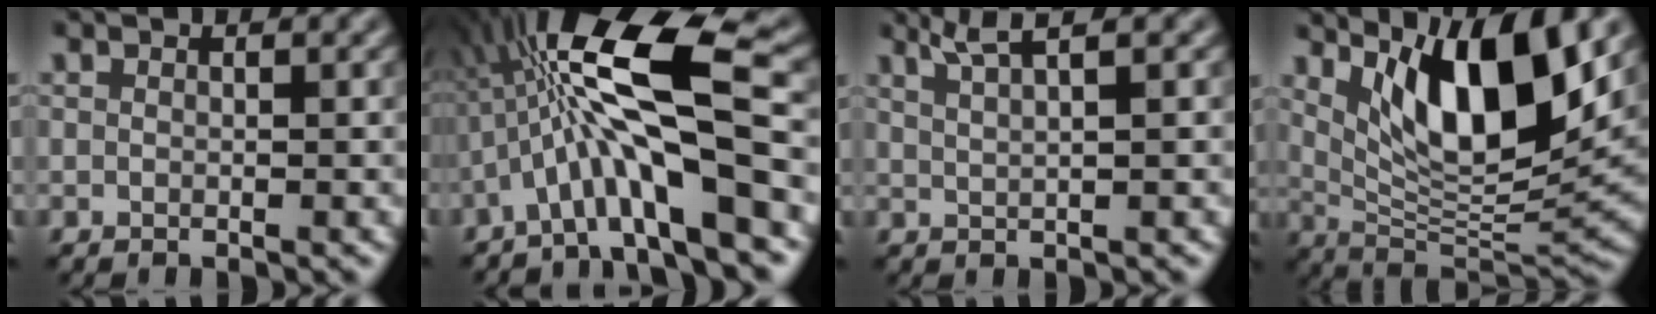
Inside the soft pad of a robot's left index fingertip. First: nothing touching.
{"total": 11.7, "force": [-1.2, 2.5, 11.4], "torque": [-0.203, 0.033, -0.025]}
{"total": 3.0, "force": [2.2, 0.6, 1.9], "torque": [-0.011, 0.011, 0.023]}
{"total": 9.7, "force": [4.3, 2.7, 8.3], "torque": [-0.128, -0.014, 0.085]}